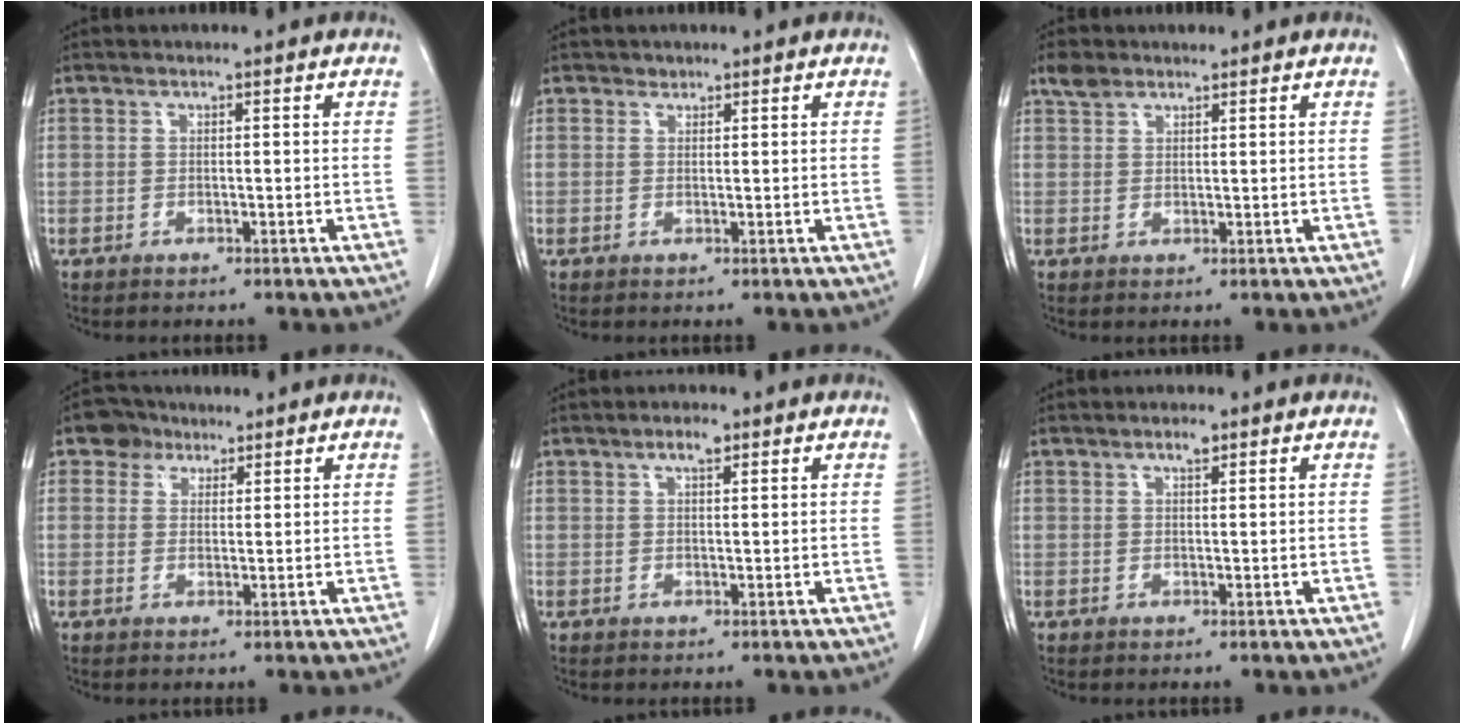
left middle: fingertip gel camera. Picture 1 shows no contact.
{"total": 0.7, "force": [0.5, 0.5, -0.1], "torque": [0.002, -0.002, 0.005]}
{"total": 2.5, "force": [1.9, 1.3, 0.7], "torque": [-0.017, 0.013, 0.036]}
{"total": 3.4, "force": [2.1, 2.6, 0.4], "torque": [-0.007, 0.012, 0.032]}
{"total": 2.1, "force": [1.3, 0.7, 1.5], "torque": [-0.029, 0.005, 0.021]}
{"total": 1.4, "force": [0.9, 0.5, 1.0], "torque": [-0.017, 0.002, 0.015]}